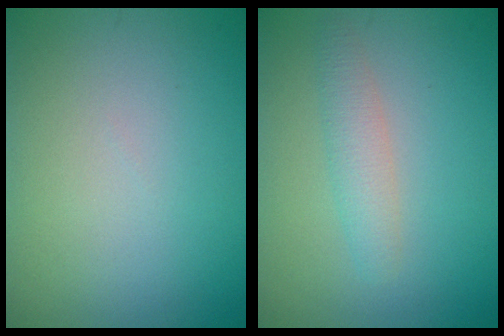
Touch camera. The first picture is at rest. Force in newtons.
{"total": 2.1, "press": 2.1, "slide": 0.1}